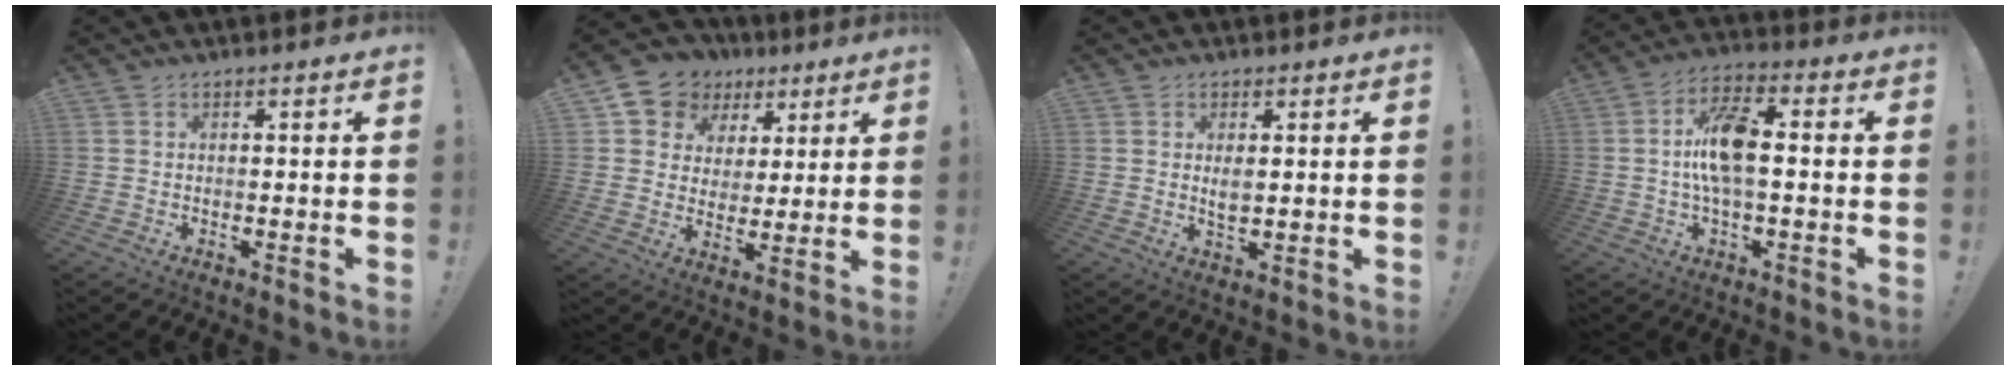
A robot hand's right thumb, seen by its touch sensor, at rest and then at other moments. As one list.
[{"total": 10.4, "force": [5.3, 8.5, 2.8], "torque": [-0.046, -0.033, 0.107]}, {"total": 3.2, "force": [1.1, 1.5, 2.6], "torque": [-0.031, -0.009, 0.014]}, {"total": 12.1, "force": [0.3, 5.0, 11.0], "torque": [-0.195, 0.007, 0.002]}]